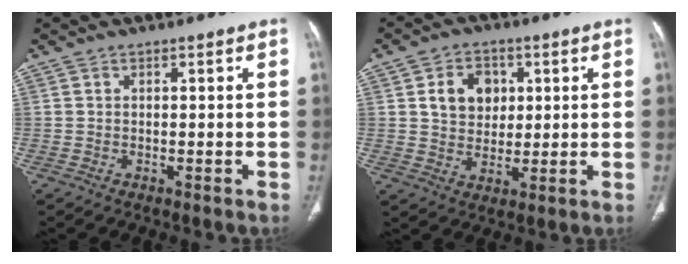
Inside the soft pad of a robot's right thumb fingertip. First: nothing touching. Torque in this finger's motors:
{"motor_torque": [-1.00, 0.95, 0.75, -0.01, 0.03]}